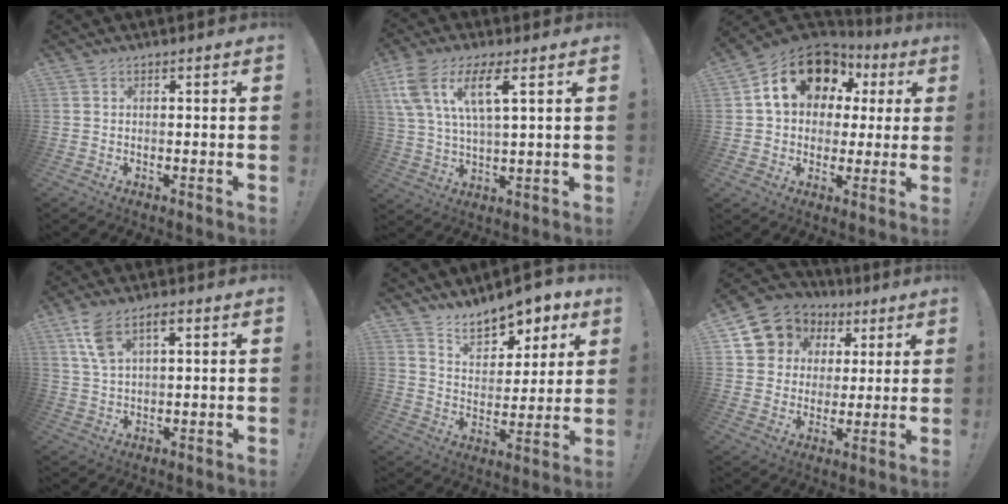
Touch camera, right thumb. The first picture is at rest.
{"total": 12.7, "force": [5.9, 4.1, 10.5], "torque": [-0.209, -0.008, 0.105]}
{"total": 17.6, "force": [7.7, 12.5, 9.6], "torque": [-0.140, -0.032, 0.147]}
{"total": 7.0, "force": [3.5, 3.5, 5.0], "torque": [-0.094, -0.007, 0.063]}
{"total": 12.1, "force": [9.9, 5.3, 4.6], "torque": [-0.066, -0.075, 0.181]}
{"total": 10.8, "force": [4.8, 9.2, 3.0], "torque": [-0.045, -0.033, 0.100]}